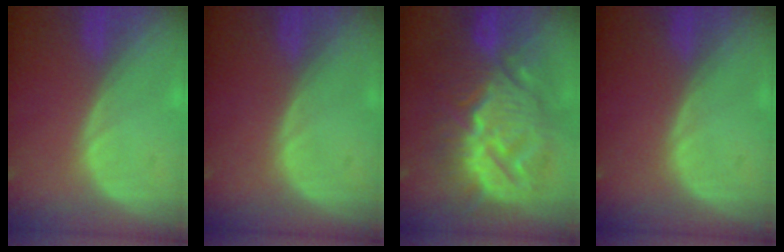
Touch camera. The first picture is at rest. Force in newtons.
{"total": 0.0}
{"total": 14.0, "press": 13.9, "slide": 1.4}
{"total": 0.0}